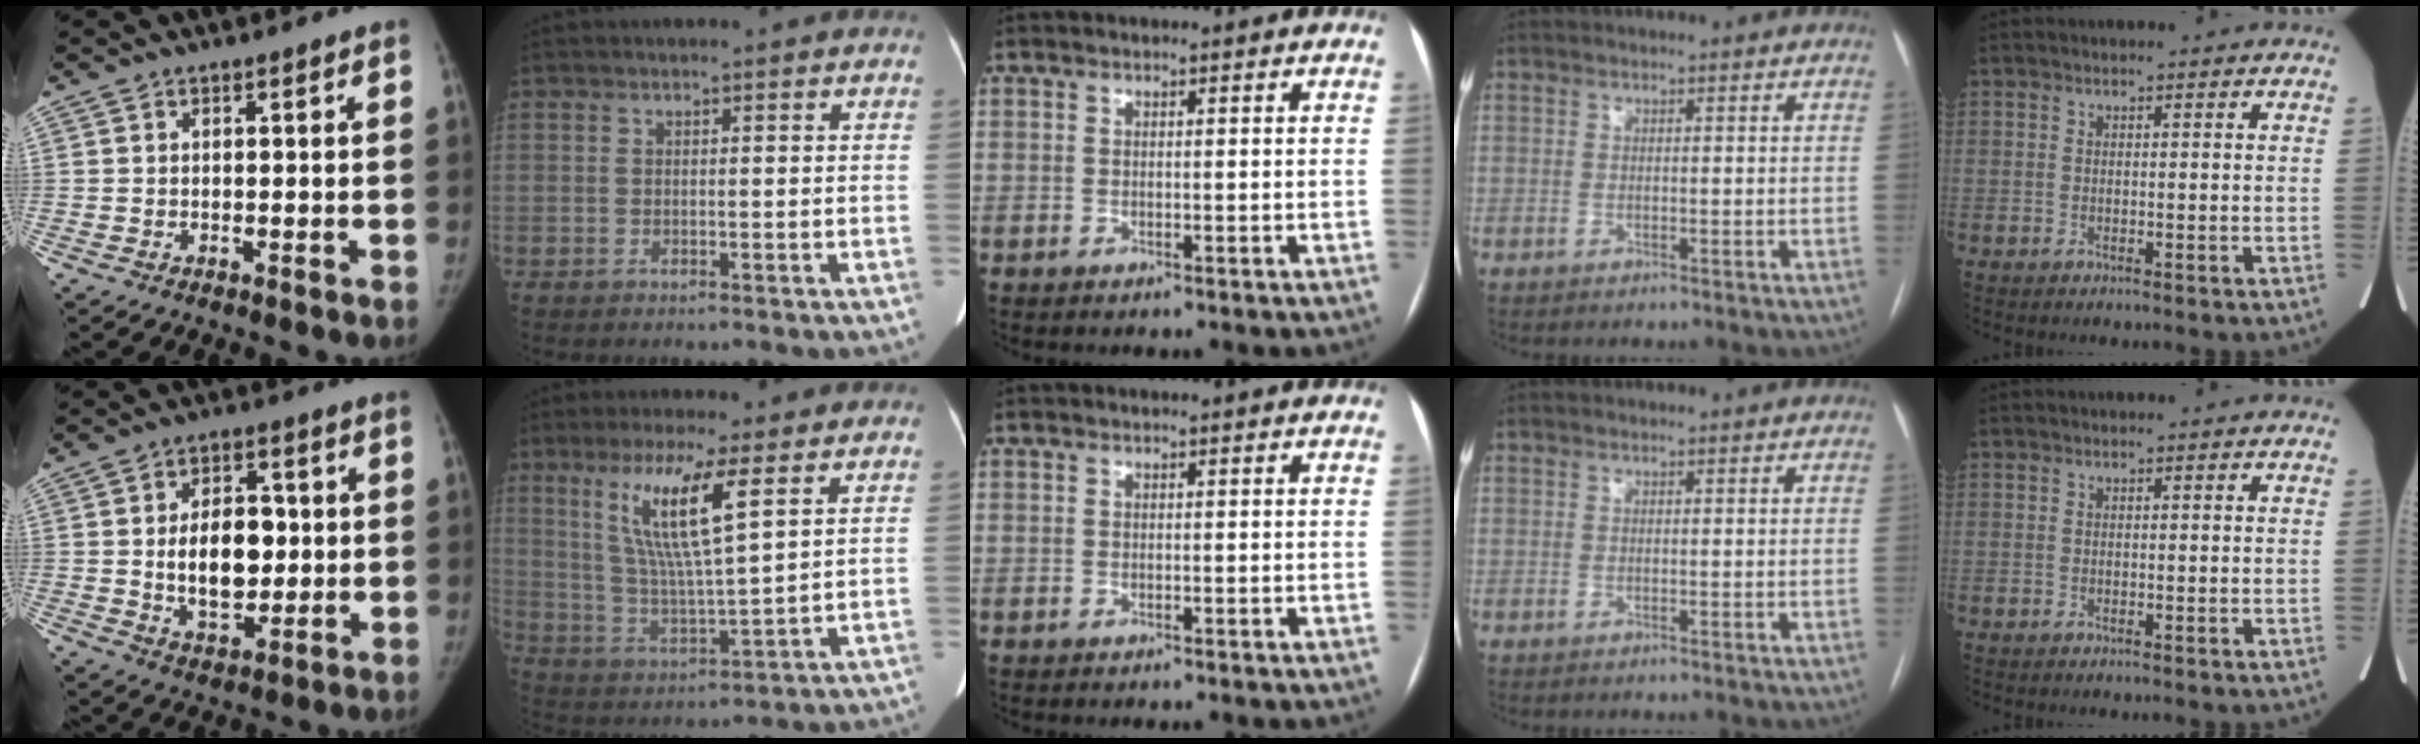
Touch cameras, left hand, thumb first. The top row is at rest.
{"thumb": {"total": 12.0, "force": [0.1, 7.6, 9.2], "torque": [-0.113, 0.003, 0.009]}, "index": {"total": 11.6, "force": [5.0, 0.7, 10.4], "torque": [-0.214, -0.004, 0.097]}}